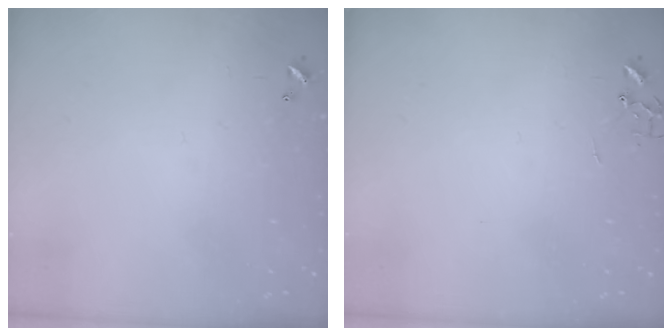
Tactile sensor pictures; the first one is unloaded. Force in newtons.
{"total": 0.0}